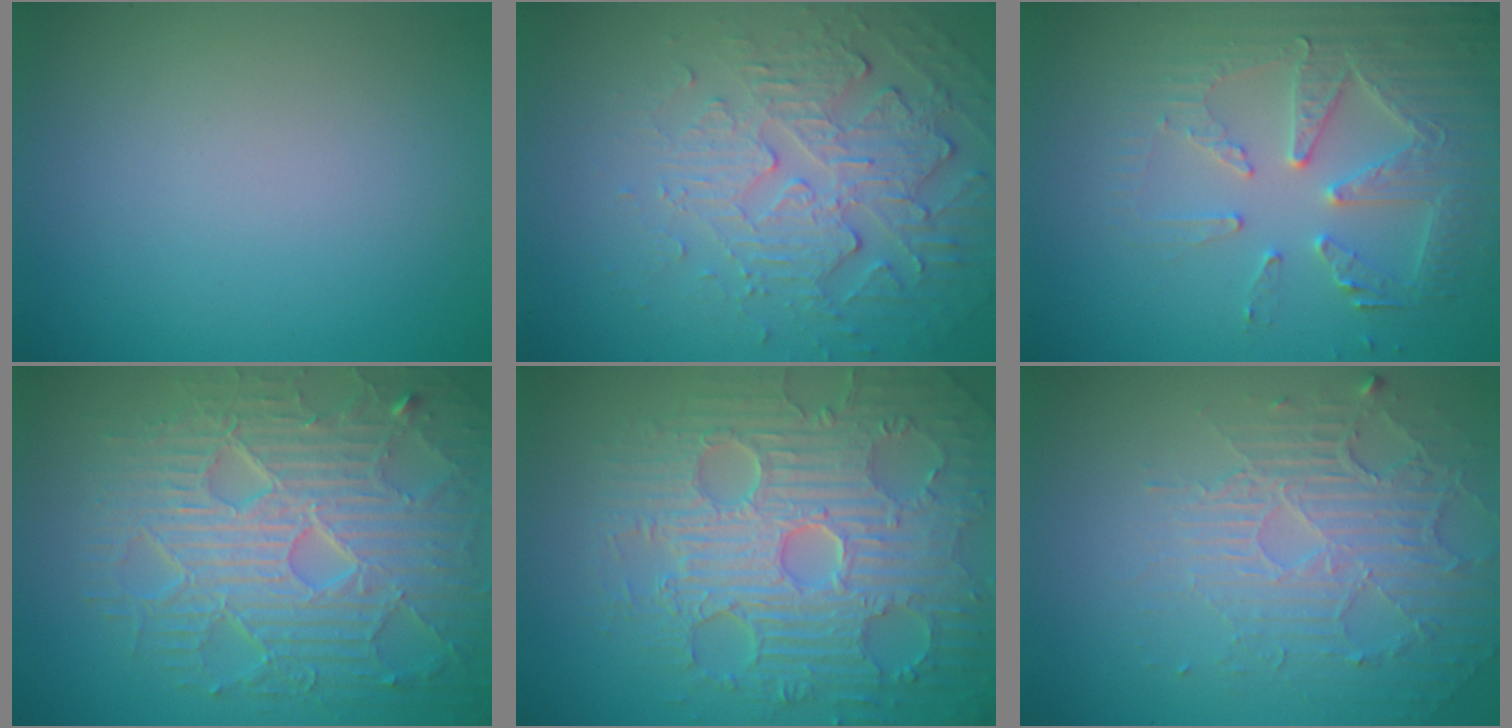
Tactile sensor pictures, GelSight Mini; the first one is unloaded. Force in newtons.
{"total": 5.4, "press": 3.7, "slide": 4.0}
{"total": 4.5, "press": 4.5, "slide": 0.3}
{"total": 9.2, "press": 6.6, "slide": 6.5}
{"total": 9.2, "press": 6.5, "slide": 6.5}
{"total": 5.8, "press": 3.4, "slide": 4.7}